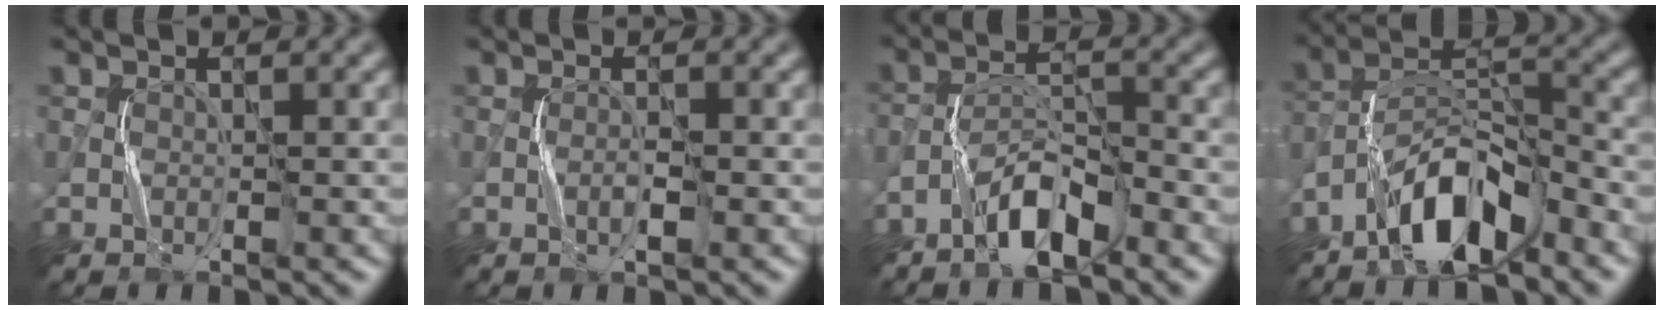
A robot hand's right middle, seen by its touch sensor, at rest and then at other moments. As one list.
[{"total": 1.1, "force": [-0.5, 0.1, 1.0], "torque": [-0.021, 0.003, -0.009]}, {"total": 4.7, "force": [-3.3, 1.3, 3.0], "torque": [-0.052, 0.013, -0.065]}, {"total": 7.4, "force": [-5.4, 2.4, 4.5], "torque": [-0.079, 0.009, -0.102]}]